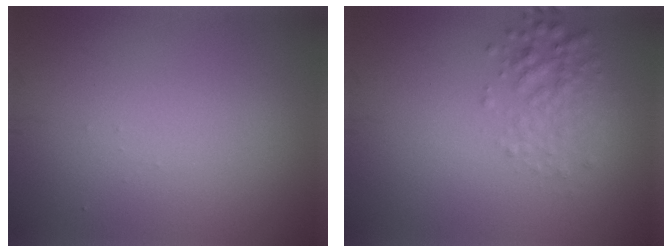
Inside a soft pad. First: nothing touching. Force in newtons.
{"total": 2.4, "press": 2.4, "slide": 0.1}